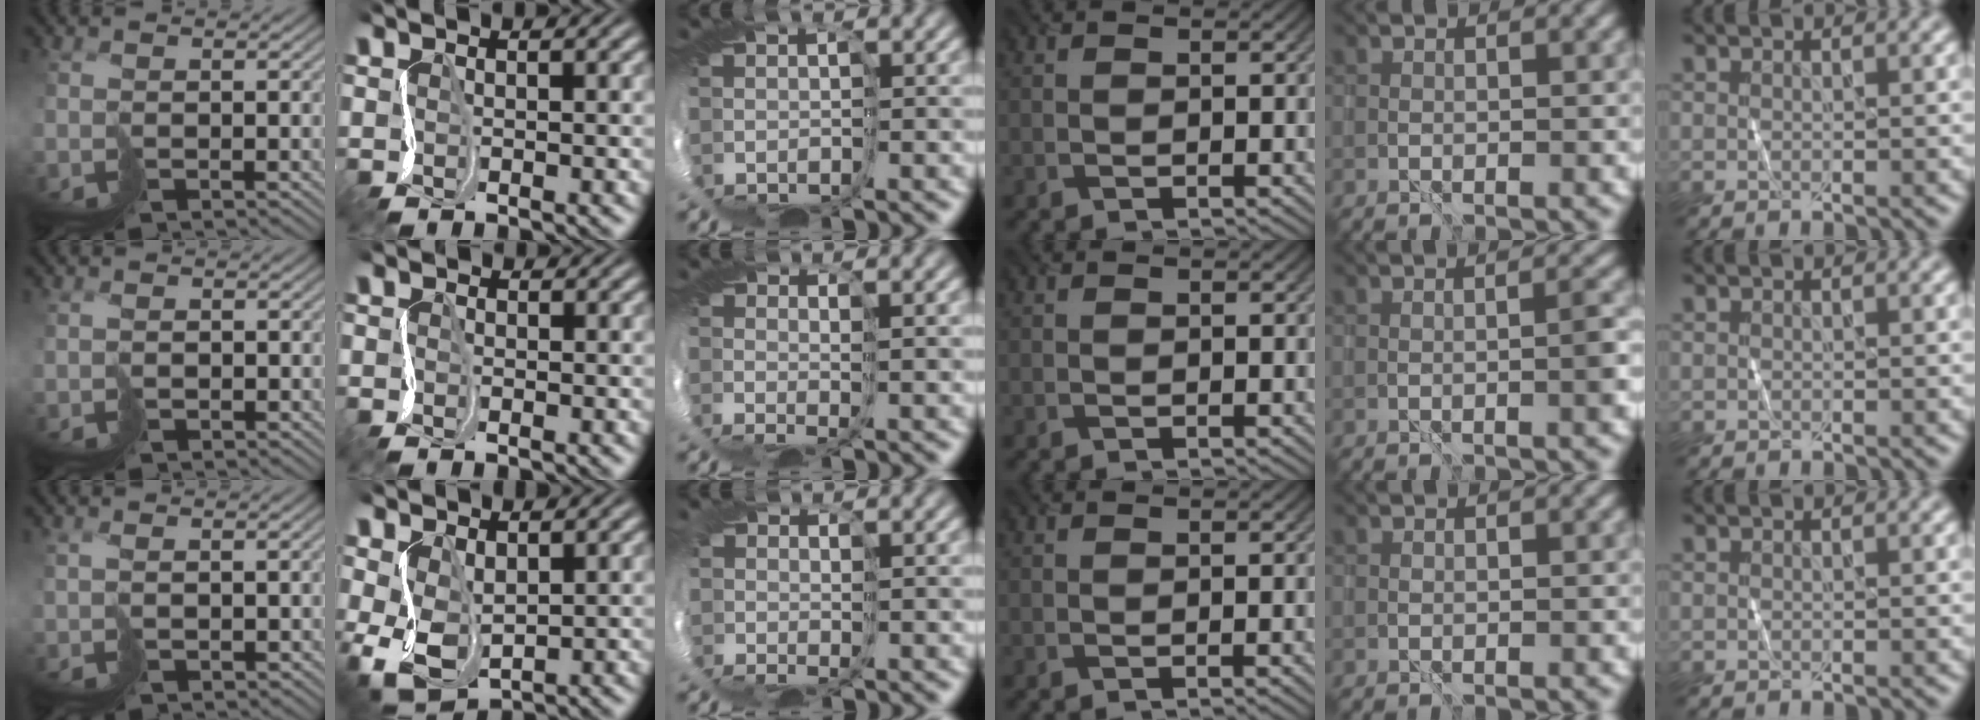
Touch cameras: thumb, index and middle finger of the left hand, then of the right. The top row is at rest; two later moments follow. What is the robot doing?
{"motion": "cut", "object": "paper bag"}